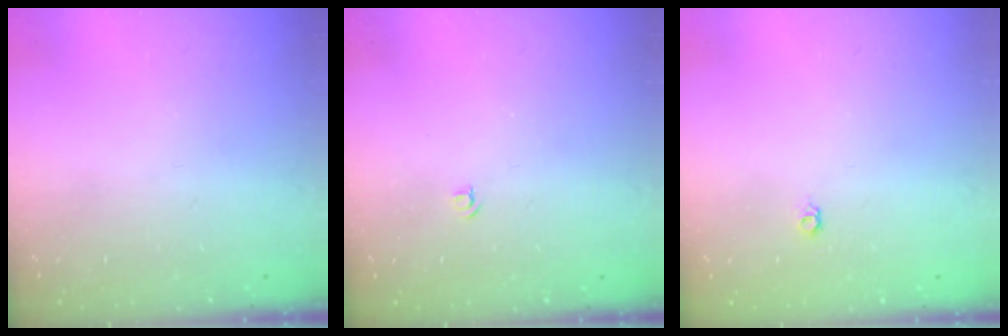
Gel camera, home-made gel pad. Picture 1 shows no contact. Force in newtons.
{"total": 3.2, "press": 3.2, "slide": 0.4}
{"total": 3.1, "press": 3.0, "slide": 0.6}